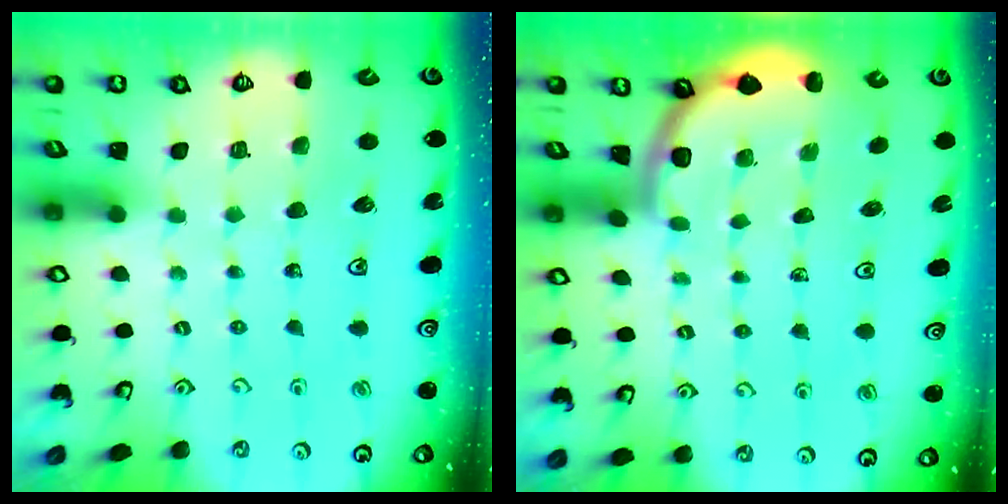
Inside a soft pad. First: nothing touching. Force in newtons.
{"total": 1.7, "press": 1.7, "slide": 0.0}